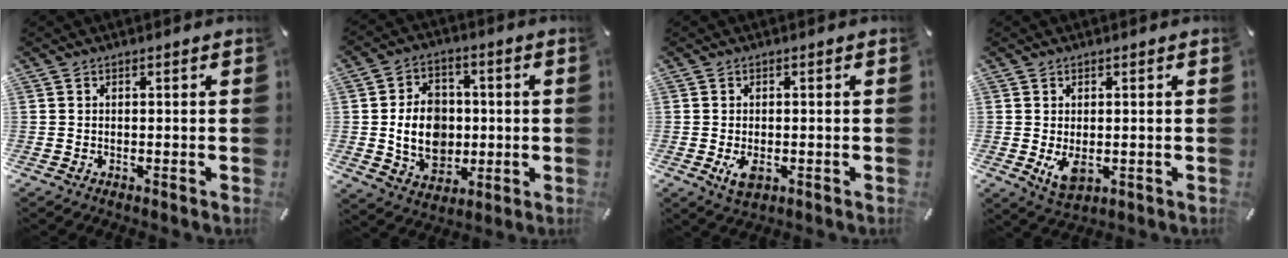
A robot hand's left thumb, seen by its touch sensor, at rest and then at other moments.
{"total": 12.1, "force": [-0.4, 10.0, 6.8], "torque": [-0.127, 0.012, -0.004]}
{"total": 3.8, "force": [-1.0, 2.2, 2.9], "torque": [-0.060, -0.005, -0.020]}
{"total": 4.9, "force": [-0.4, 3.1, 3.7], "torque": [-0.077, -0.011, -0.011]}